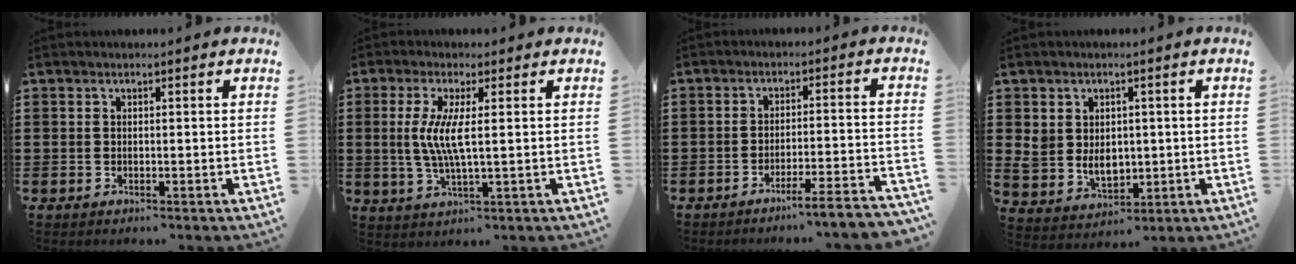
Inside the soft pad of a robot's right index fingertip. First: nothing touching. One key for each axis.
{"total": 5.8, "fx": 0.5, "fy": 0.6, "fz": 5.7, "tx": -0.123, "ty": -0.011, "tz": 0.003}
{"total": 4.6, "fx": -4.1, "fy": -0.6, "fz": 2.0, "tx": -0.033, "ty": -0.016, "tz": -0.079}
{"total": 5.1, "fx": 0.5, "fy": 4.4, "fz": 2.5, "tx": -0.054, "ty": 0.009, "tz": 0.010}